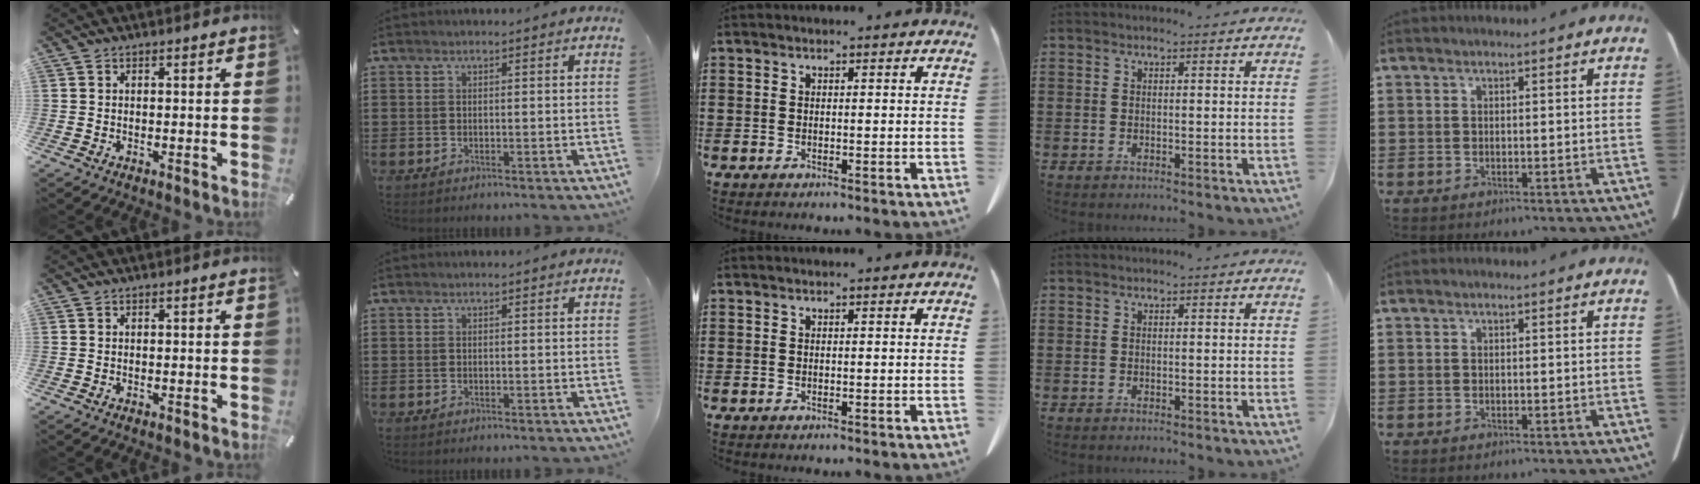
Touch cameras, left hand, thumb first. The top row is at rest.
{}